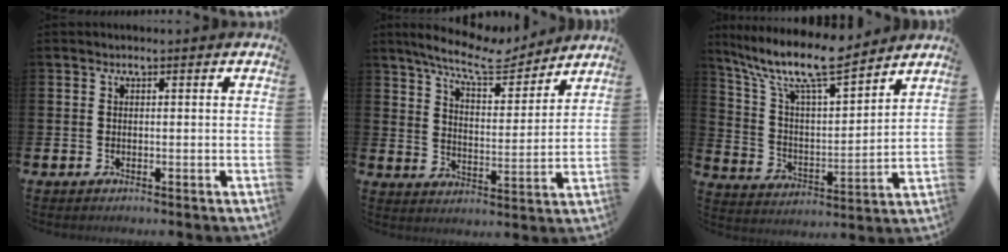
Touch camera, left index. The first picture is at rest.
{"total": 9.5, "force": [8.4, 1.7, 3.9], "torque": [-0.097, -0.046, 0.146]}
{"total": 11.5, "force": [9.9, 1.9, 5.4], "torque": [-0.139, -0.058, 0.172]}